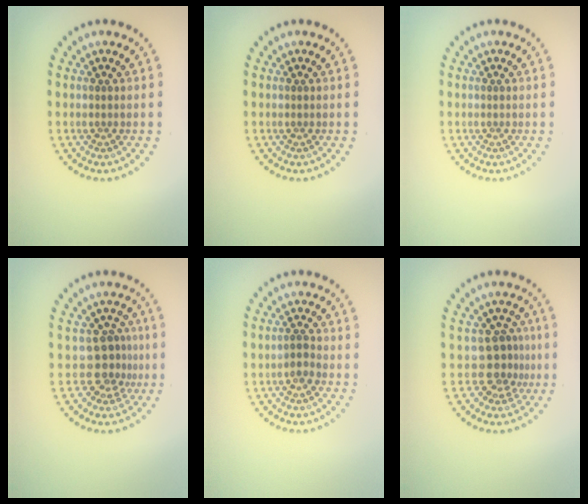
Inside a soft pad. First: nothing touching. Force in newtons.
{"total": 0.0}
{"total": 0.0}
{"total": 2.8, "press": 2.1, "slide": 1.9}
{"total": 1.0, "press": 0.8, "slide": 0.7}
{"total": 2.8, "press": 2.1, "slide": 1.9}